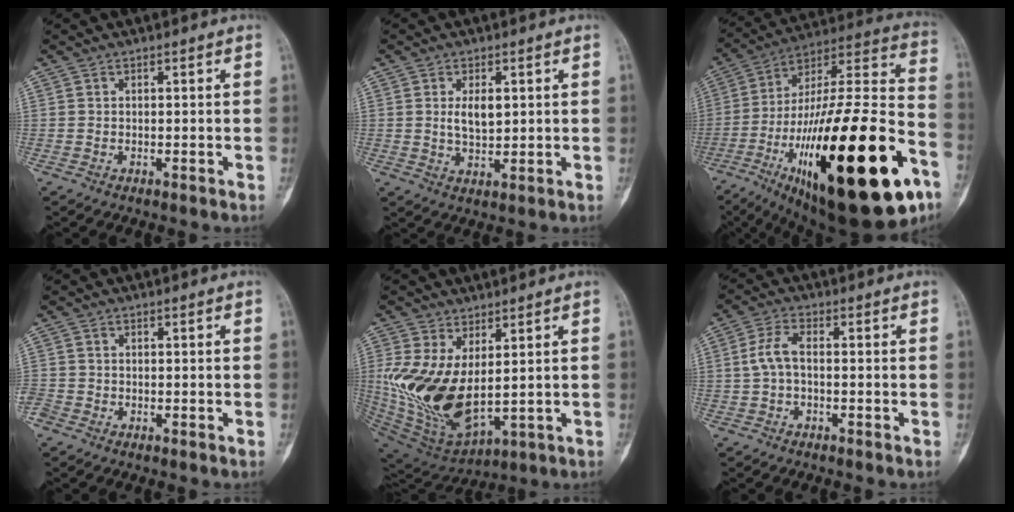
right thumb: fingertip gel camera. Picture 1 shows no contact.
{"total": 4.7, "force": [1.1, 2.4, 3.9], "torque": [-0.063, -0.010, 0.023]}
{"total": 42.7, "force": [-17.0, 13.3, 36.8], "torque": [-0.541, 0.059, -0.265]}
{"total": 2.2, "force": [-1.3, 1.5, 1.1], "torque": [-0.029, -0.003, -0.029]}
{"total": 17.5, "force": [1.9, 9.5, 14.6], "torque": [-0.301, -0.029, 0.066]}
{"total": 4.4, "force": [-0.4, 2.0, 3.9], "torque": [-0.091, 0.014, -0.013]}